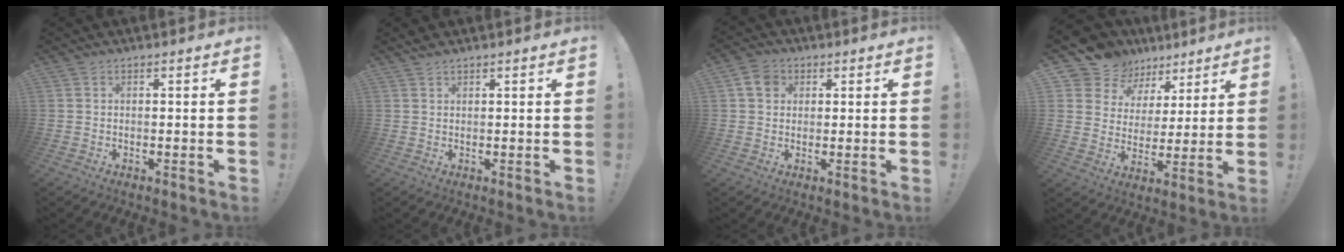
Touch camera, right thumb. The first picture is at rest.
{"total": 1.1, "force": [0.9, 0.2, 0.5], "torque": [-0.008, -0.003, 0.017]}
{"total": 5.7, "force": [2.1, 4.6, 2.6], "torque": [-0.036, 0.001, 0.041]}
{"total": 10.8, "force": [7.6, 7.3, 2.1], "torque": [-0.049, -0.061, 0.149]}